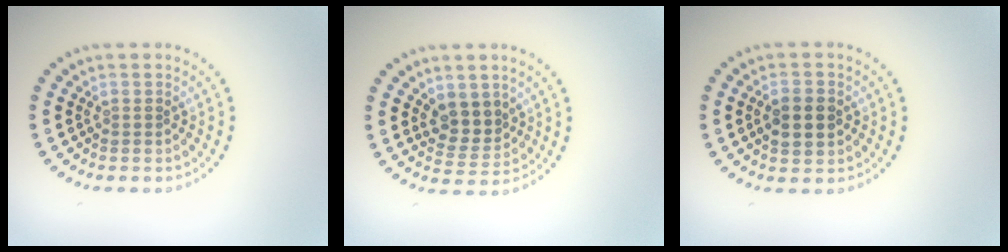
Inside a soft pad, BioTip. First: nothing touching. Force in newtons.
{"total": 2.8, "press": 2.5, "slide": 1.3}
{"total": 3.6, "press": 3.6, "slide": 0.2}